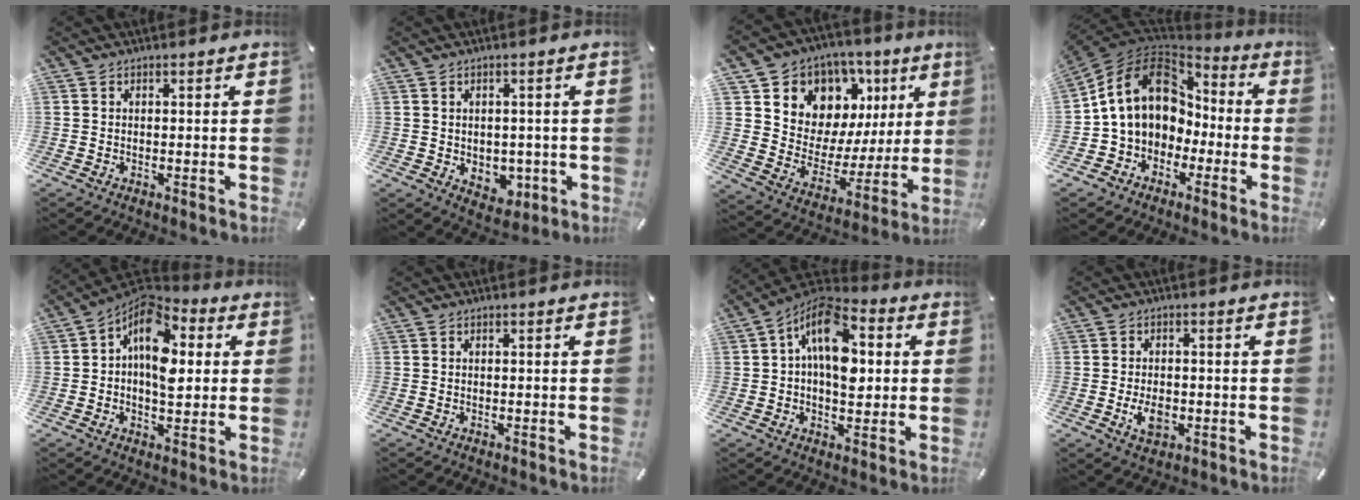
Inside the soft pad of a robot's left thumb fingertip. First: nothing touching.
{"total": 4.0, "force": [0.1, 3.8, 1.4], "torque": [-0.004, -0.001, 0.002]}
{"total": 9.8, "force": [5.5, 8.0, 1.3], "torque": [-0.023, -0.072, 0.104]}
{"total": 16.5, "force": [2.1, 13.3, 9.5], "torque": [-0.201, 0.015, 0.040]}
{"total": 14.1, "force": [2.8, 8.8, 10.7], "torque": [-0.181, -0.027, 0.047]}
{"total": 0.0}
{"total": 15.2, "force": [2.7, 9.0, 11.9], "torque": [-0.205, -0.015, 0.044]}
{"total": 5.2, "force": [-1.2, 3.3, 3.9], "torque": [-0.078, -0.002, -0.025]}